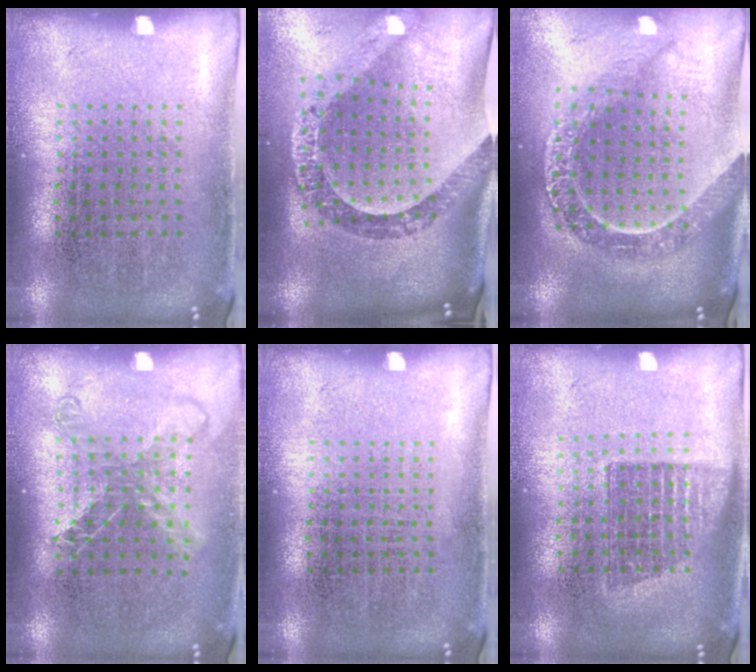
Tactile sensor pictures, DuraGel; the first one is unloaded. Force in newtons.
{"total": 2.5, "press": 2.0, "slide": 1.5}
{"total": 2.5, "press": 2.0, "slide": 1.5}
{"total": 1.6, "press": 1.3, "slide": 0.9}
{"total": 0.0}
{"total": 1.4, "press": 1.2, "slide": 0.8}